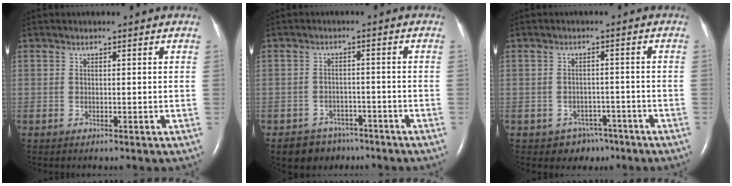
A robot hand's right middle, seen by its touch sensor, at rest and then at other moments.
{"total": 5.9, "force": [-4.5, 3.7, 0.6], "torque": [-0.004, 0.007, -0.065]}
{"total": 4.3, "force": [-2.9, 3.1, 0.4], "torque": [-0.002, 0.013, -0.033]}